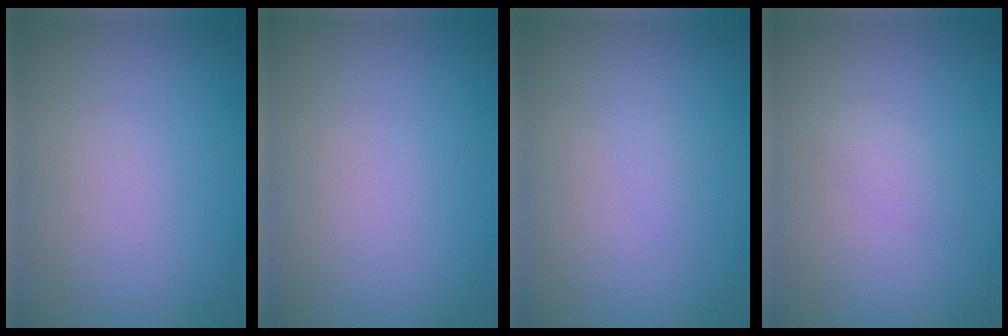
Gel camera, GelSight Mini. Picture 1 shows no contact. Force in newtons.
{"total": 0.0}
{"total": 0.7, "press": 0.7, "slide": 0.0}
{"total": 1.0, "press": 1.0, "slide": 0.0}